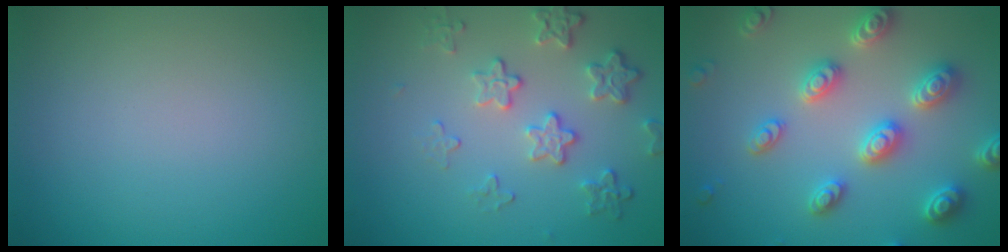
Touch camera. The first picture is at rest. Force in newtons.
{"total": 4.1, "press": 3.3, "slide": 2.5}
{"total": 5.3, "press": 5.1, "slide": 1.2}